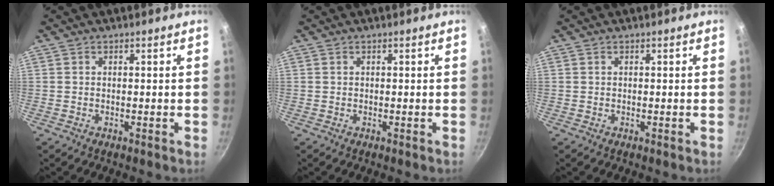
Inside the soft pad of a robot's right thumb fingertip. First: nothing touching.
{"total": 0.0}
{"total": 0.0}